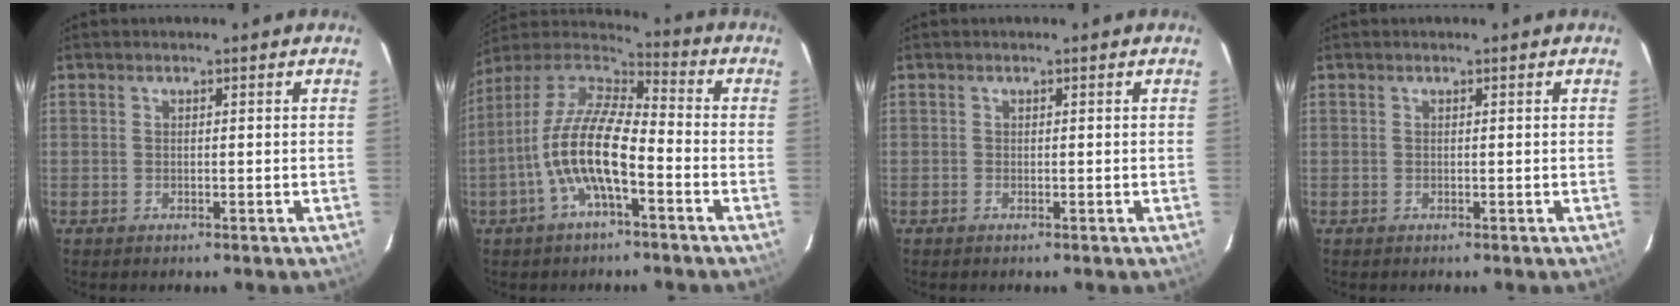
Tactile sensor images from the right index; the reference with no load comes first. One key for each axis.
{"total": 13.9, "fx": -4.7, "fy": 4.5, "fz": 12.3, "tx": -0.246, "ty": 0.002, "tz": -0.096}
{"total": 0.0}
{"total": 0.0}